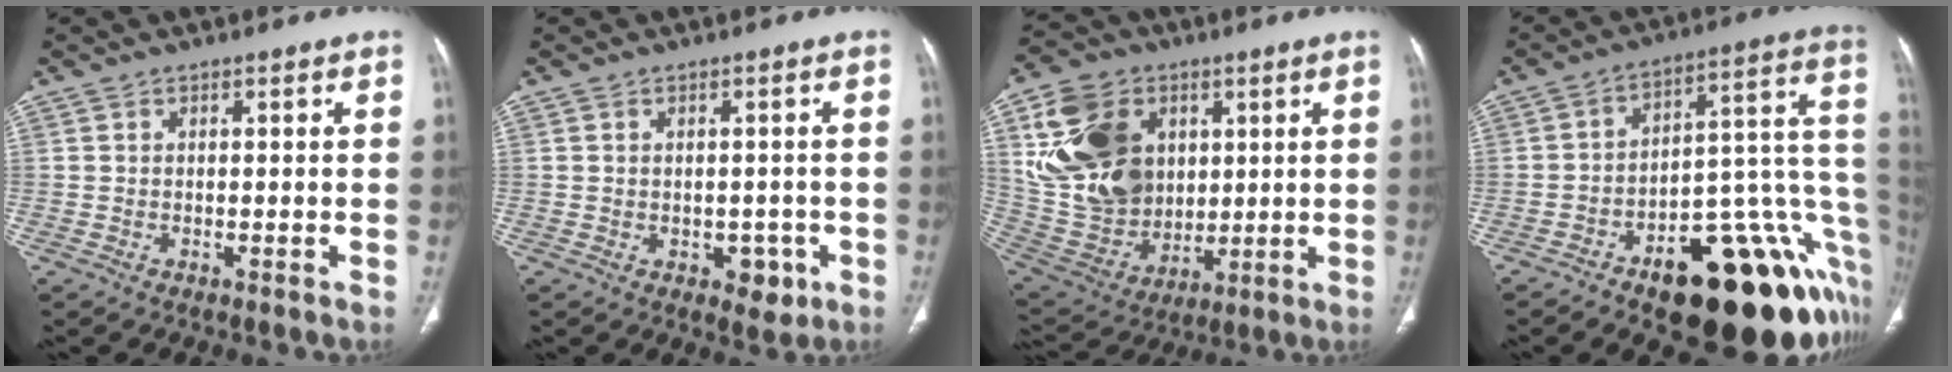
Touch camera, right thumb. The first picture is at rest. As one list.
[{"total": 4.1, "force": [-1.3, 2.8, 2.6], "torque": [-0.011, 0.004, -0.007]}, {"total": 21.4, "force": [5.6, 16.4, 12.5], "torque": [-0.222, -0.005, 0.124]}, {"total": 29.0, "force": [-11.1, 12.1, 23.9], "torque": [-0.210, 0.078, -0.149]}]